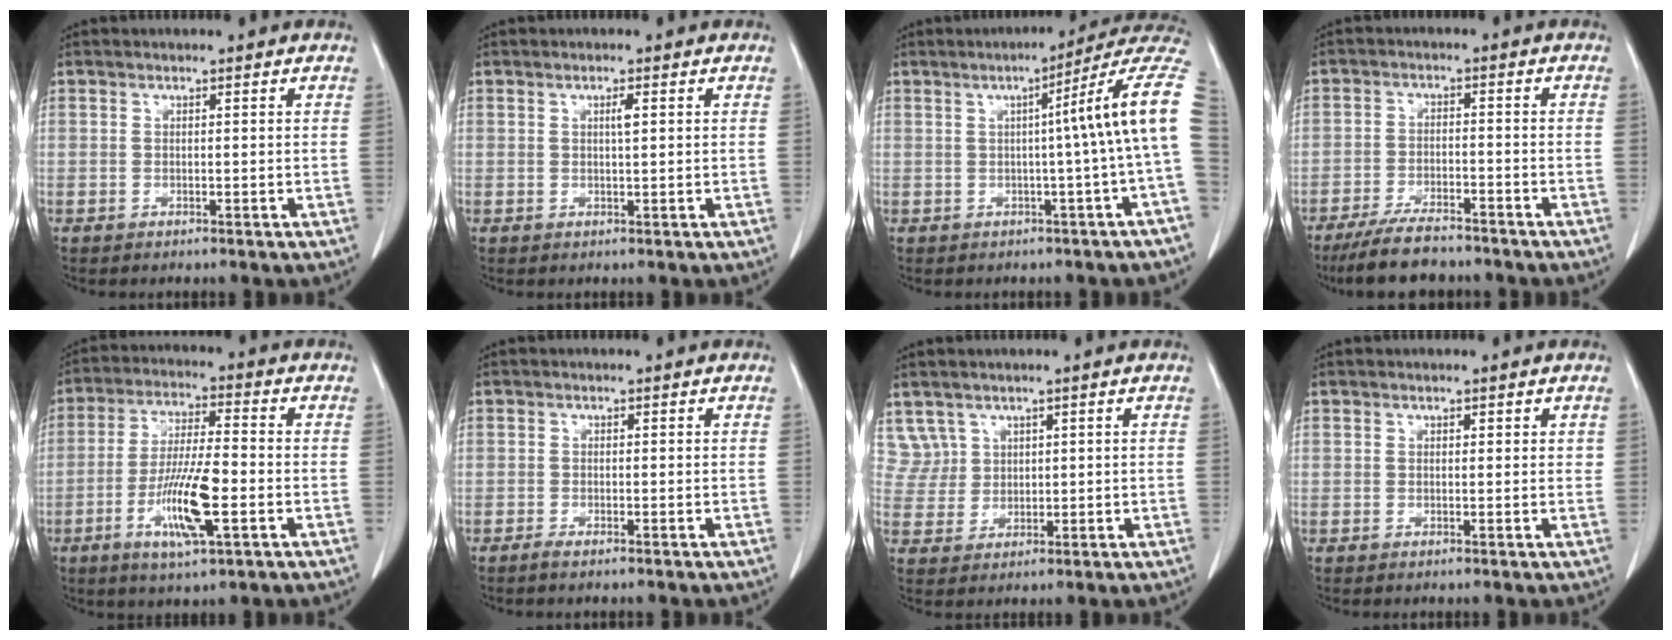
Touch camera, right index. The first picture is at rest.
{"total": 1.3, "force": [0.4, 0.1, 1.2], "torque": [-0.024, 0.001, 0.006]}
{"total": 11.2, "force": [0.9, -1.9, 11.1], "torque": [-0.124, 0.026, 0.002]}
{"total": 8.3, "force": [-7.1, 2.0, 3.8], "torque": [-0.068, -0.019, -0.122]}
{"total": 11.0, "force": [-3.5, 1.5, 10.3], "torque": [-0.196, -0.008, -0.063]}
{"total": 1.1, "force": [-0.9, -0.1, 0.7], "torque": [-0.016, -0.003, -0.017]}
{"total": 4.3, "force": [2.7, 3.3, -0.5], "torque": [0.025, 0.007, 0.058]}
{"total": 1.1, "force": [0.6, 0.6, 0.6], "torque": [0.000, 0.000, 0.005]}